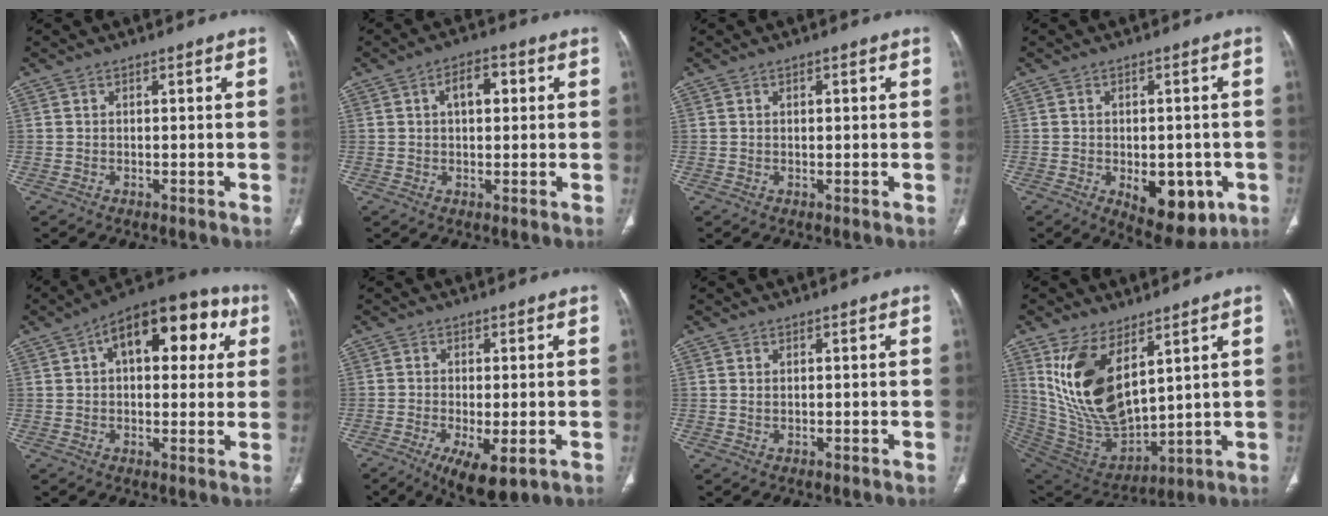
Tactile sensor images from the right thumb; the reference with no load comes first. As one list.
[{"total": 5.7, "force": [1.5, 3.1, 4.5], "torque": [-0.060, 0.008, 0.021]}, {"total": 1.4, "force": [0.4, 0.6, 1.1], "torque": [-0.020, 0.000, 0.007]}, {"total": 10.7, "force": [-3.5, 6.1, 8.2], "torque": [-0.080, 0.002, -0.031]}, {"total": 18.9, "force": [6.2, 9.9, 14.9], "torque": [-0.166, 0.028, 0.082]}, {"total": 8.4, "force": [-3.4, 3.1, 7.0], "torque": [-0.115, -0.014, -0.048]}, {"total": 0.7, "force": [0.5, 0.3, 0.5], "torque": [-0.010, -0.001, 0.010]}, {"total": 18.6, "force": [7.7, 9.1, 14.2], "torque": [-0.256, -0.042, 0.175]}]